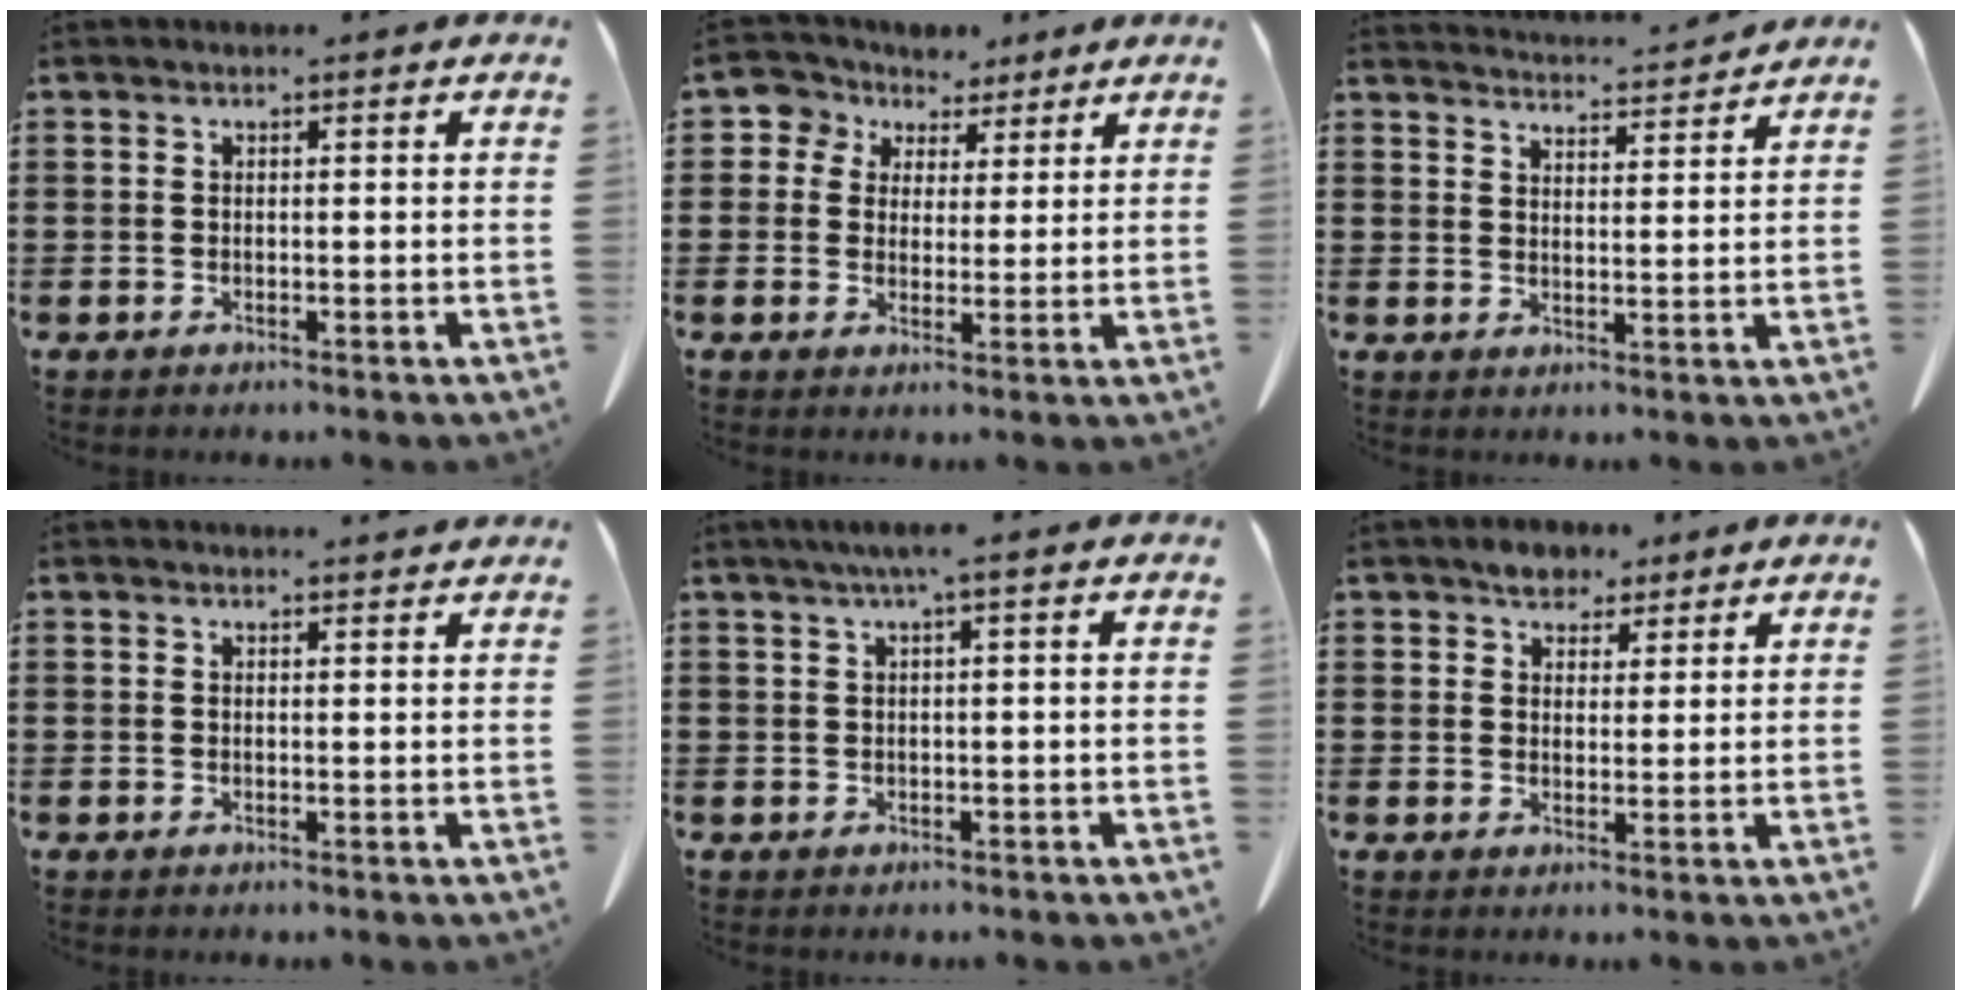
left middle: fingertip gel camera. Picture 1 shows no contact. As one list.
[{"total": 5.2, "force": [3.2, 4.1, 0.1], "torque": [-0.037, -0.007, 0.055]}, {"total": 4.2, "force": [4.2, -0.3, 0.4], "torque": [-0.021, -0.026, 0.074]}, {"total": 1.3, "force": [1.3, 0.0, 0.3], "torque": [-0.008, -0.001, 0.025]}, {"total": 2.1, "force": [0.4, -0.1, 2.1], "torque": [-0.037, -0.002, 0.008]}, {"total": 4.0, "force": [3.3, 2.2, 0.6], "torque": [-0.016, 0.003, 0.061]}]